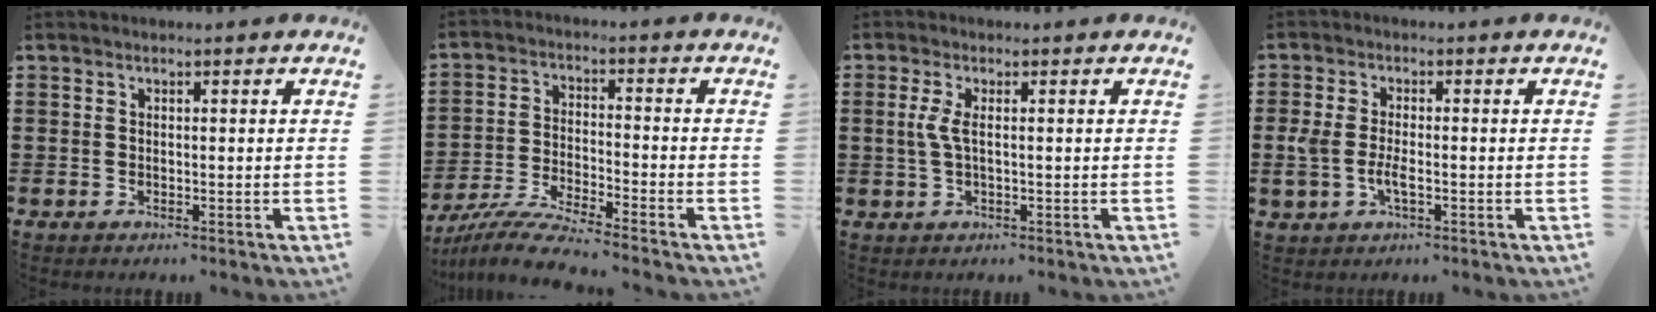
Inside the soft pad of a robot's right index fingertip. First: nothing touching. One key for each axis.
{"total": 6.6, "fx": -6.2, "fy": -0.3, "fz": 2.2, "tx": -0.059, "ty": -0.013, "tz": -0.124}
{"total": 2.9, "fx": 0.1, "fy": 0.5, "fz": 2.8, "tx": -0.070, "ty": -0.009, "tz": -0.004}
{"total": 3.7, "fx": -0.8, "fy": 1.7, "fz": 3.2, "tx": -0.071, "ty": -0.002, "tz": -0.017}